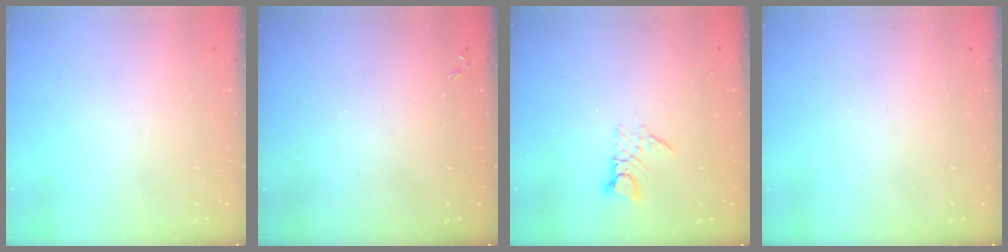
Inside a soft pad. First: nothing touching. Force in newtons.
{"total": 0.0}
{"total": 4.7, "press": 4.6, "slide": 0.2}
{"total": 0.0}